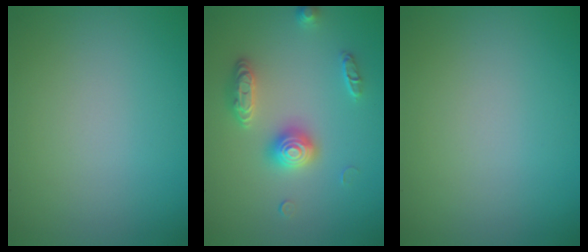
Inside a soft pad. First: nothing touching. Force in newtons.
{"total": 3.0, "press": 2.9, "slide": 0.7}
{"total": 0.0}